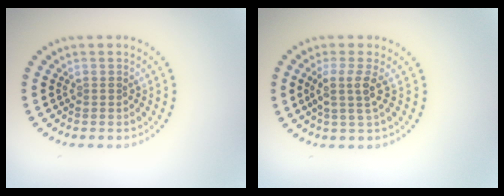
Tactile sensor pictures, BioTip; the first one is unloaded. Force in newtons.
{"total": 2.4, "press": 1.8, "slide": 1.5}